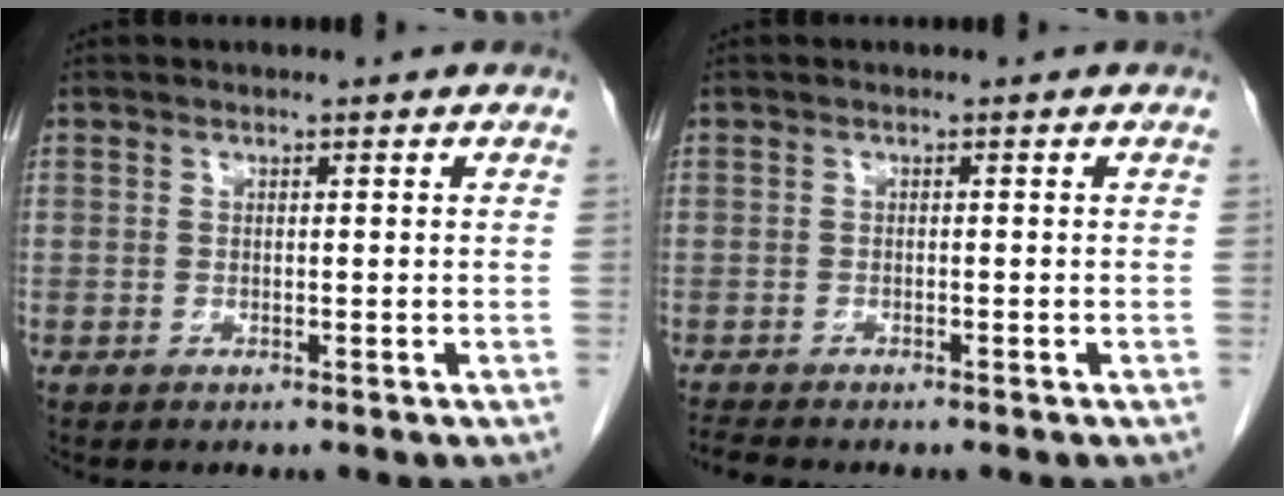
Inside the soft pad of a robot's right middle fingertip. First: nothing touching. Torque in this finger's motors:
{"motor_torque": [0.14, -0.06, -0.02, 0.00]}